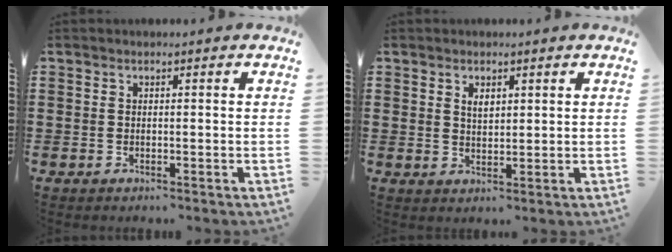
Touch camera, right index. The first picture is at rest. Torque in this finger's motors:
{"motor_torque": [0.07, -0.07, 0.14, 0.05]}